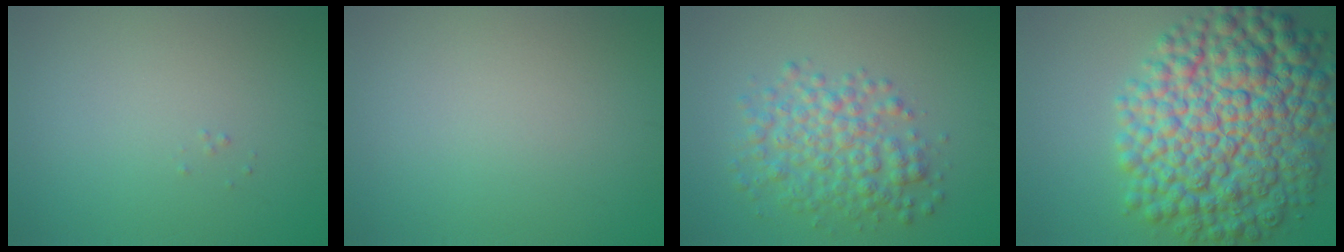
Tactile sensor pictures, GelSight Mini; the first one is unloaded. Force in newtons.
{"total": 0.0}
{"total": 4.7, "press": 4.7, "slide": 0.0}
{"total": 13.2, "press": 13.2, "slide": 0.1}